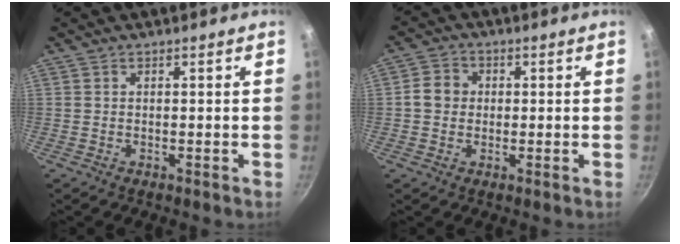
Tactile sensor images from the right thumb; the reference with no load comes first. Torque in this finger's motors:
{"motor_torque": [-0.29, 0.65, 0.66, -0.45, 0.00]}